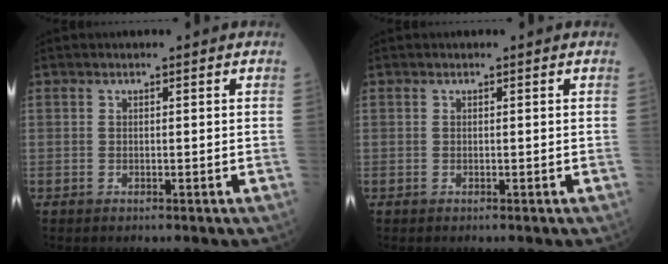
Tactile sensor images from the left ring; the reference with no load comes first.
{"total": 0.0}